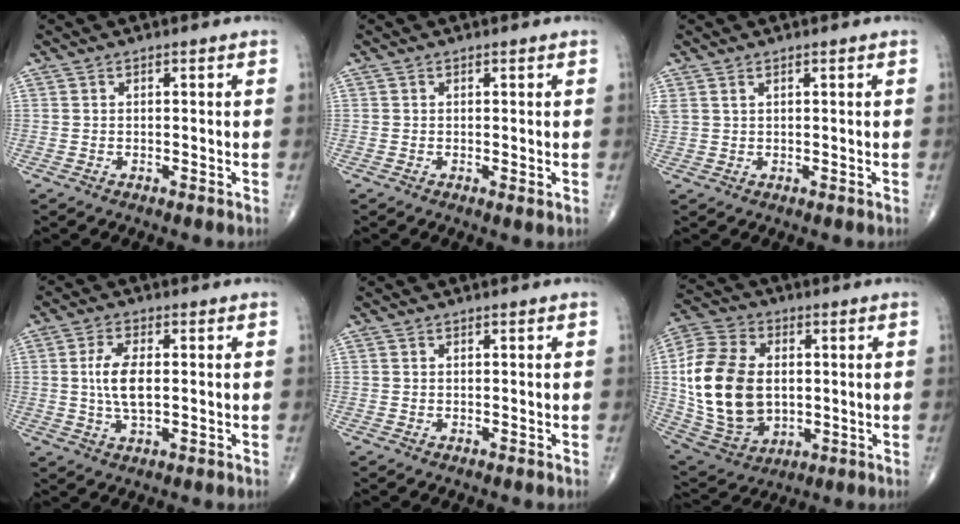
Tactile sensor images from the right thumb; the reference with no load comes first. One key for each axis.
{"total": 0.7, "fx": 0.0, "fy": 0.2, "fz": 0.7, "tx": -0.012, "ty": -0.004, "tz": -0.003}
{"total": 1.5, "fx": 0.9, "fy": 0.6, "fz": 0.9, "tx": -0.027, "ty": 0.012, "tz": 0.028}
{"total": 6.9, "fx": 0.4, "fy": 3.1, "fz": 6.2, "tx": -0.126, "ty": -0.002, "tz": 0.005}
{"total": 0.0}
{"total": 20.1, "fx": 0.9, "fy": 13.8, "fz": 14.6, "tx": -0.279, "ty": -0.002, "tz": 0.029}